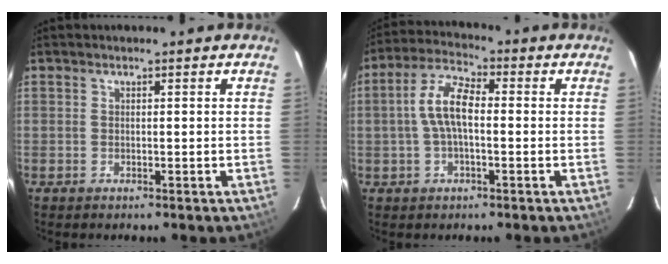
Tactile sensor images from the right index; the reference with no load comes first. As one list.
[{"total": 7.6, "force": [-0.4, 3.2, 6.9], "torque": [-0.143, 0.019, -0.011]}]